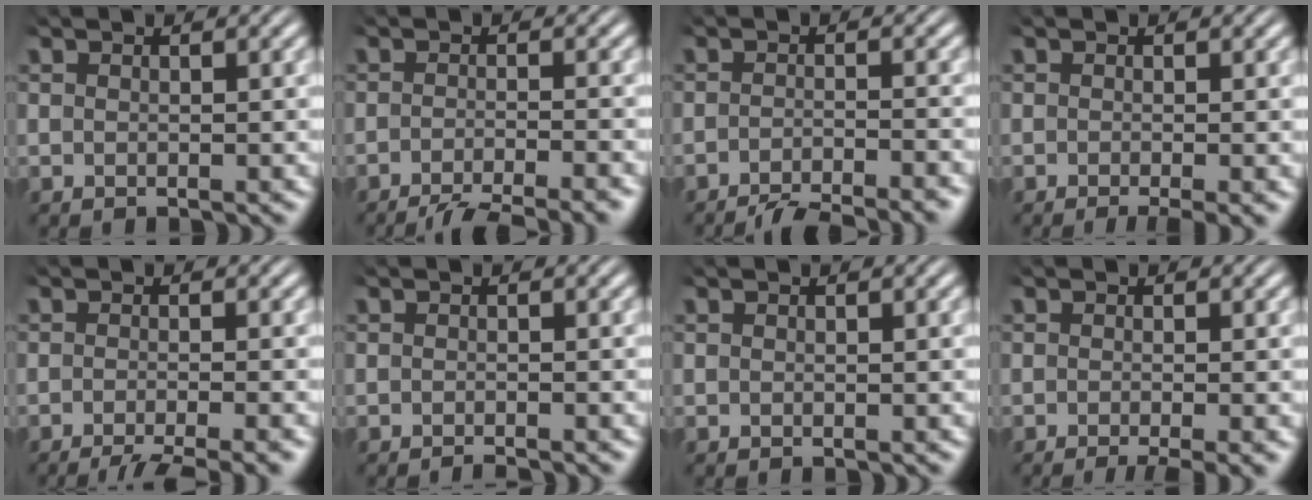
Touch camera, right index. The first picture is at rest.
{"total": 7.7, "force": [-6.9, 2.1, 2.7], "torque": [-0.027, -0.011, -0.105]}
{"total": 7.1, "force": [-6.7, 1.3, 1.8], "torque": [-0.006, -0.011, -0.103]}
{"total": 2.3, "force": [-1.6, 0.3, 1.6], "torque": [-0.016, -0.003, -0.025]}
{"total": 6.0, "force": [-5.1, 1.6, 2.8], "torque": [-0.031, -0.008, -0.075]}
{"total": 1.3, "force": [-1.3, -0.2, 0.2], "torque": [-0.002, -0.001, -0.022]}
{"total": 0.0}
{"total": 2.8, "force": [-2.1, 0.5, 1.8], "torque": [-0.021, -0.003, -0.032]}